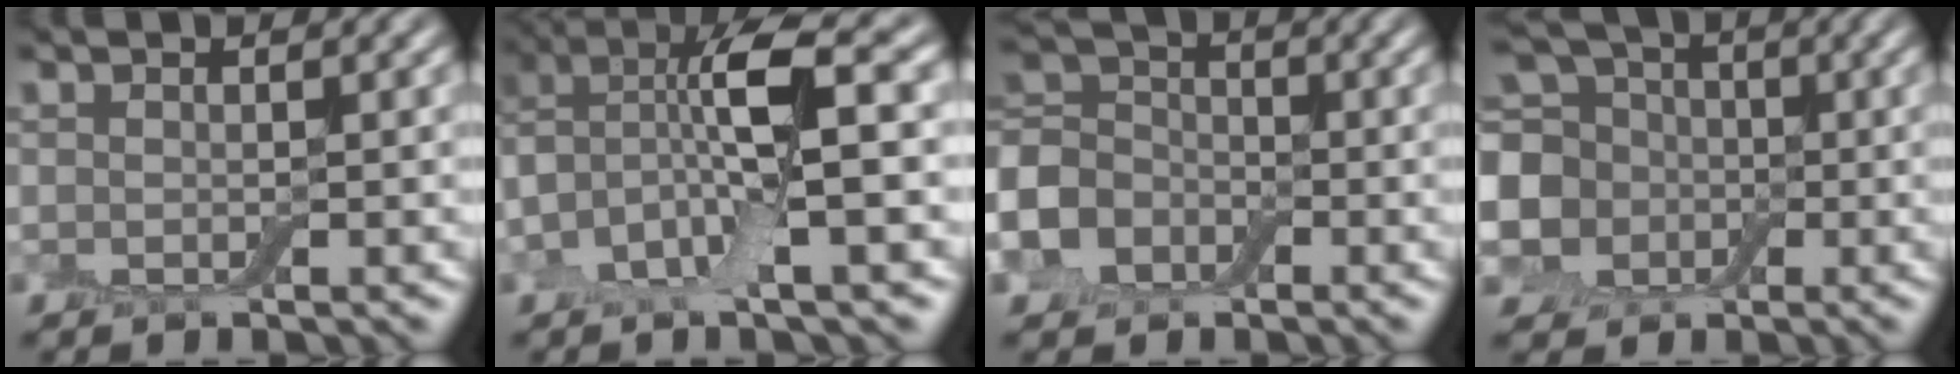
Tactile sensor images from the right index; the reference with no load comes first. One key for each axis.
{"total": 9.5, "fx": -0.7, "fy": 3.2, "fz": 8.9, "tx": -0.177, "ty": 0.017, "tz": -0.030}
{"total": 7.0, "fx": -2.7, "fy": 5.6, "fz": 3.3, "tx": -0.077, "ty": -0.004, "tz": -0.074}
{"total": 8.5, "fx": -0.3, "fy": 7.2, "fz": 4.4, "tx": -0.100, "ty": -0.008, "tz": -0.019}